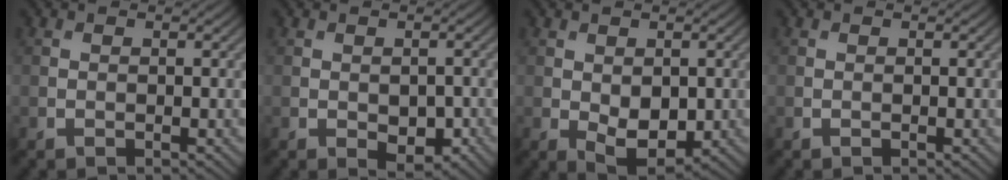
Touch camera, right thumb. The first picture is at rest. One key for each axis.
{"total": 3.5, "fx": -1.0, "fy": 2.1, "fz": 2.6, "tx": -0.037, "ty": -0.012, "tz": -0.011}
{"total": 5.0, "fx": -0.8, "fy": 3.1, "fz": 3.9, "tx": -0.071, "ty": -0.016, "tz": -0.004}
{"total": 0.0}